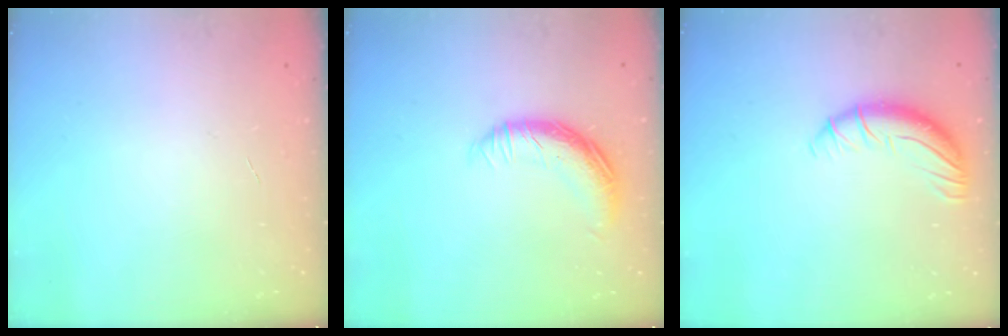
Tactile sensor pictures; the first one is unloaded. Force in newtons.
{"total": 12.0, "press": 12.0, "slide": 0.6}
{"total": 9.2, "press": 9.0, "slide": 2.0}